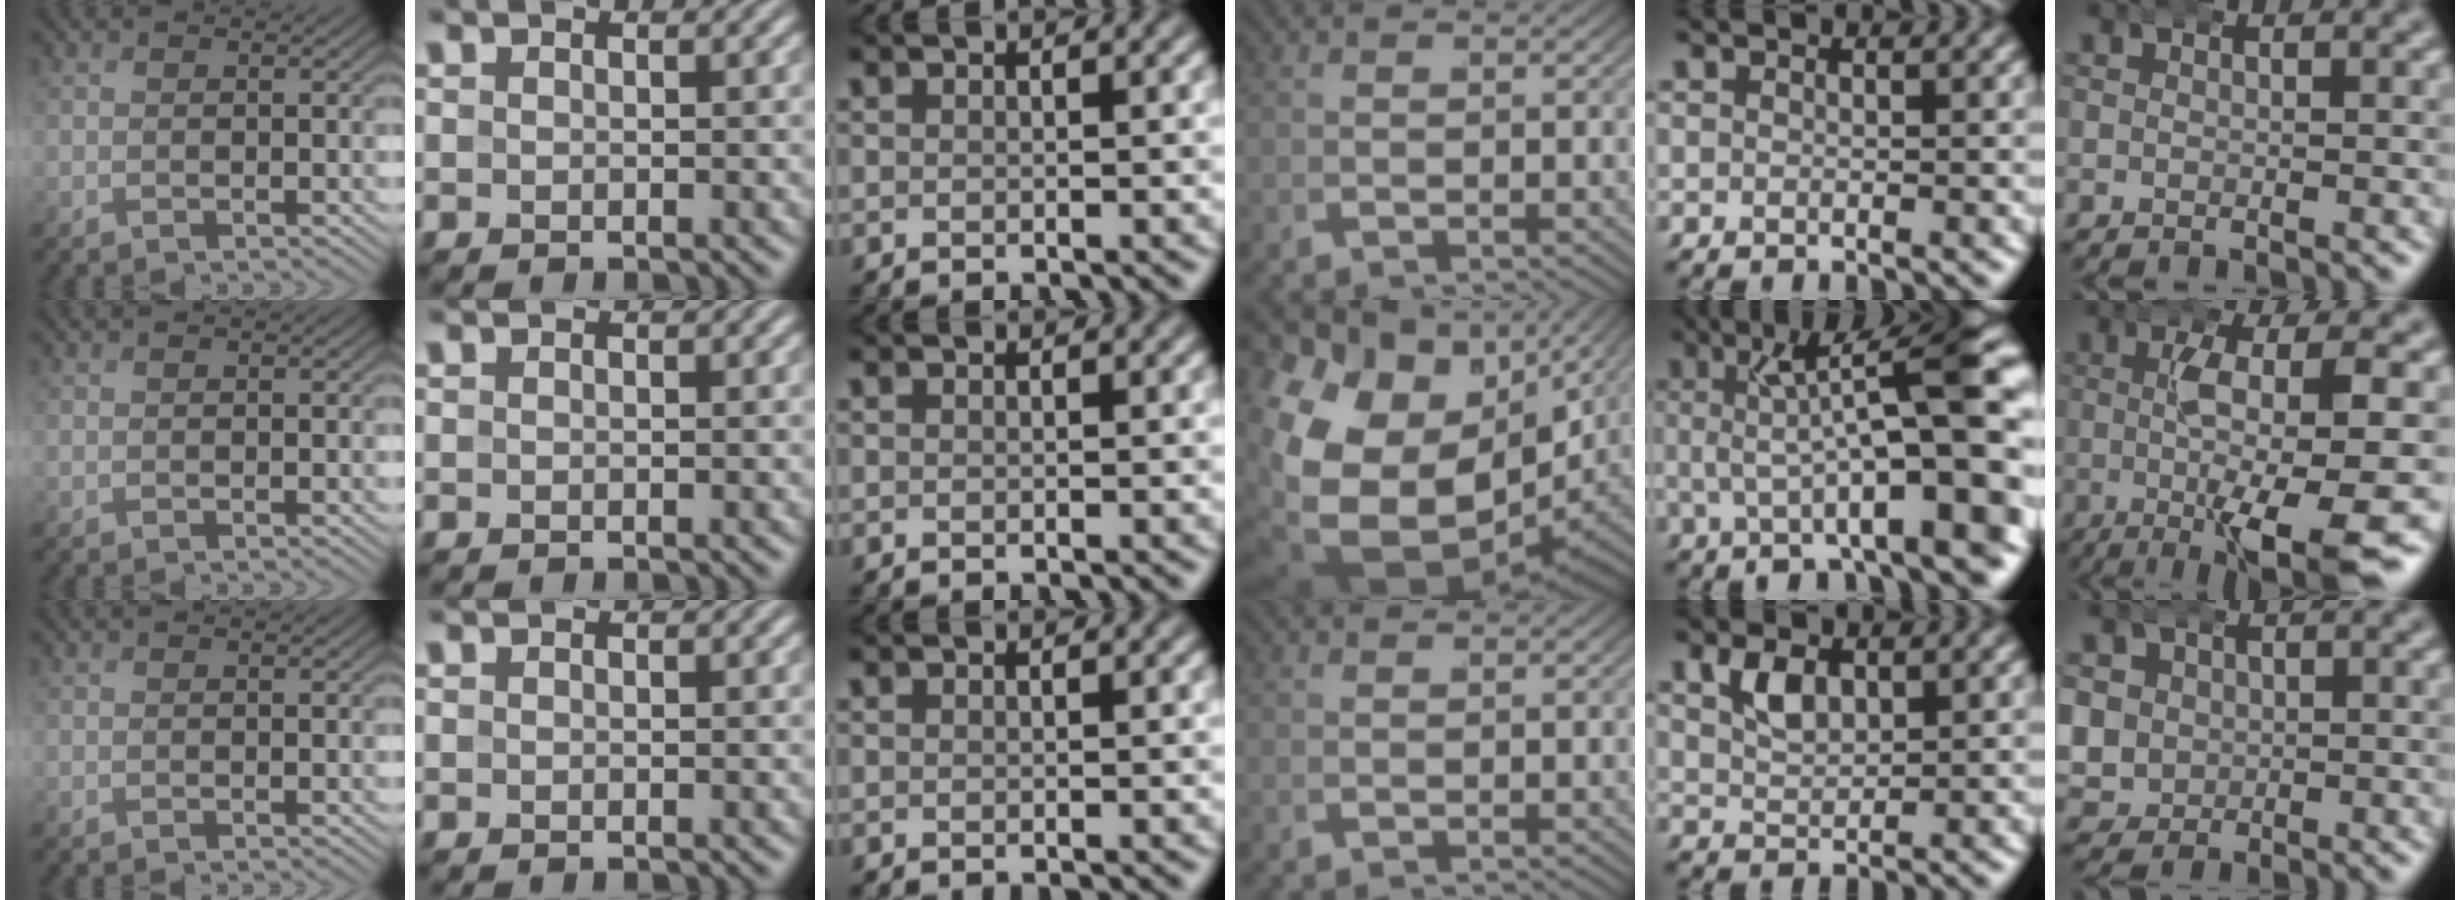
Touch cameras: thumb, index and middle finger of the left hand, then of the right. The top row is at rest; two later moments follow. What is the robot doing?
{"motion": "wrap", "object": "aluminum foil"}